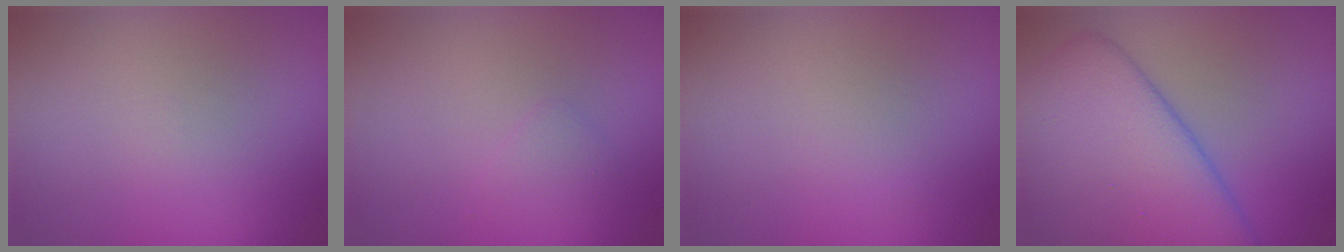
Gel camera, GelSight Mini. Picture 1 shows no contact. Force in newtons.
{"total": 0.8, "press": 0.8, "slide": 0.1}
{"total": 0.0}
{"total": 11.1, "press": 11.1, "slide": 0.5}